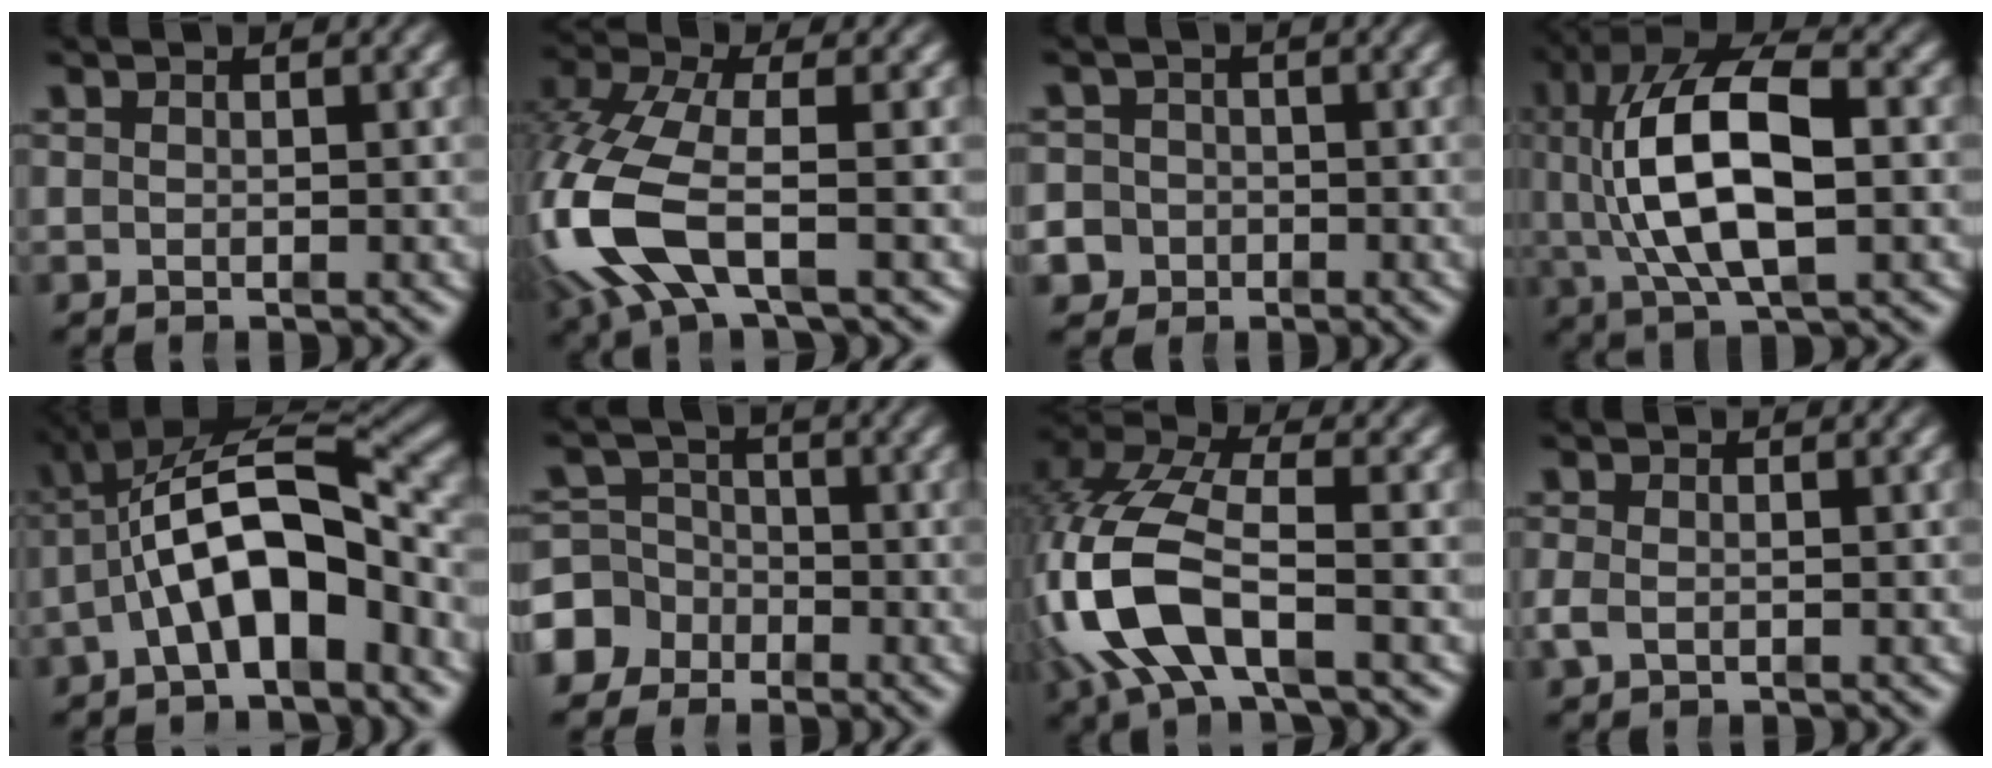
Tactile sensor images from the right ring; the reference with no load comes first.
{"total": 7.3, "force": [-1.1, 4.3, 5.9], "torque": [-0.176, -0.028, -0.005]}
{"total": 5.3, "force": [-2.1, 4.8, 0.8], "torque": [-0.026, -0.023, -0.036]}
{"total": 11.2, "force": [0.7, 5.8, 9.6], "torque": [-0.173, -0.004, 0.018]}
{"total": 9.6, "force": [-0.3, 5.6, 7.8], "torque": [-0.140, -0.005, -0.001]}
{"total": 6.8, "force": [-2.8, 5.9, 1.9], "torque": [-0.033, -0.023, -0.047]}
{"total": 7.0, "force": [-0.2, 4.2, 5.7], "torque": [-0.165, -0.015, 0.000]}
{"total": 1.2, "force": [-0.8, 0.5, 0.8], "torque": [-0.027, -0.008, -0.008]}